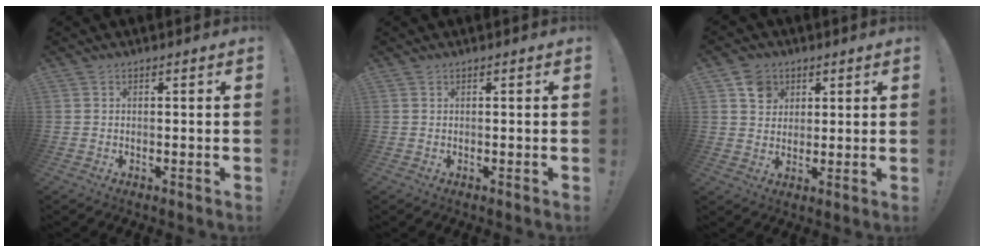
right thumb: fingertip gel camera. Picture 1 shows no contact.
{"total": 0.0}
{"total": 6.9, "force": [3.2, 6.0, 1.4], "torque": [-0.010, -0.015, 0.062]}